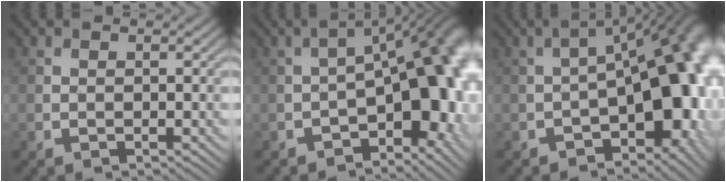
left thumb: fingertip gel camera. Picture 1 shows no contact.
{"total": 14.6, "force": [-3.9, 7.2, 12.0], "torque": [-0.126, -0.007, -0.059]}
{"total": 15.9, "force": [-3.5, 8.2, 13.2], "torque": [-0.149, -0.011, -0.052]}